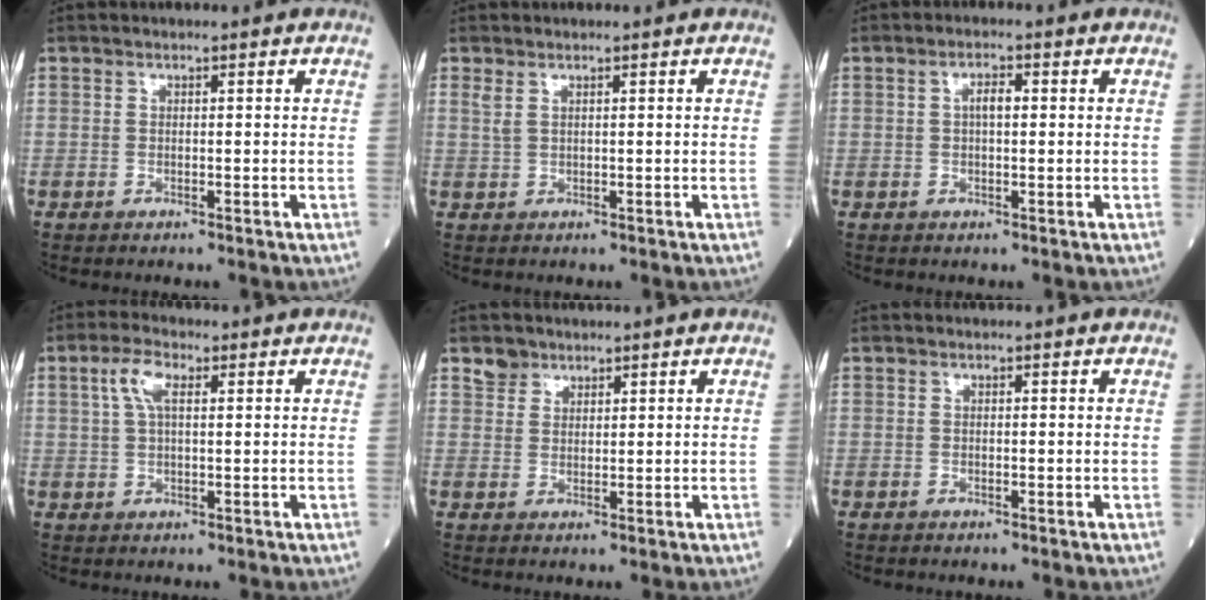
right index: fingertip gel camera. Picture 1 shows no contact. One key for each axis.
{"total": 1.2, "fx": 0.8, "fy": 0.3, "fz": 0.9, "tx": -0.027, "ty": 0.008, "tz": 0.020}
{"total": 2.2, "fx": 0.3, "fy": 0.7, "fz": 2.1, "tx": -0.038, "ty": 0.004, "tz": 0.005}
{"total": 4.3, "fx": 1.6, "fy": 1.5, "fz": 3.7, "tx": -0.082, "ty": 0.015, "tz": 0.033}
{"total": 2.1, "fx": 1.5, "fy": 1.4, "fz": 0.0, "tx": 0.003, "ty": 0.006, "tz": 0.024}
{"total": 0.0}